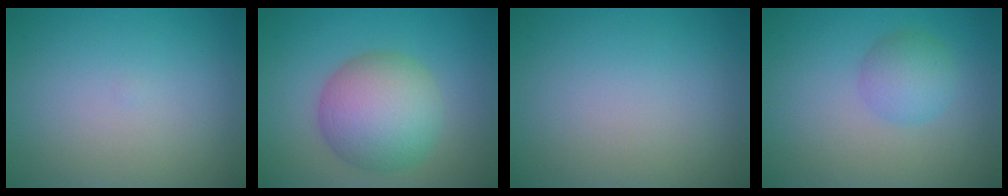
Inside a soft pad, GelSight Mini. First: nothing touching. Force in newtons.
{"total": 7.4, "press": 7.4, "slide": 0.1}
{"total": 0.0}
{"total": 2.7, "press": 2.7, "slide": 0.1}